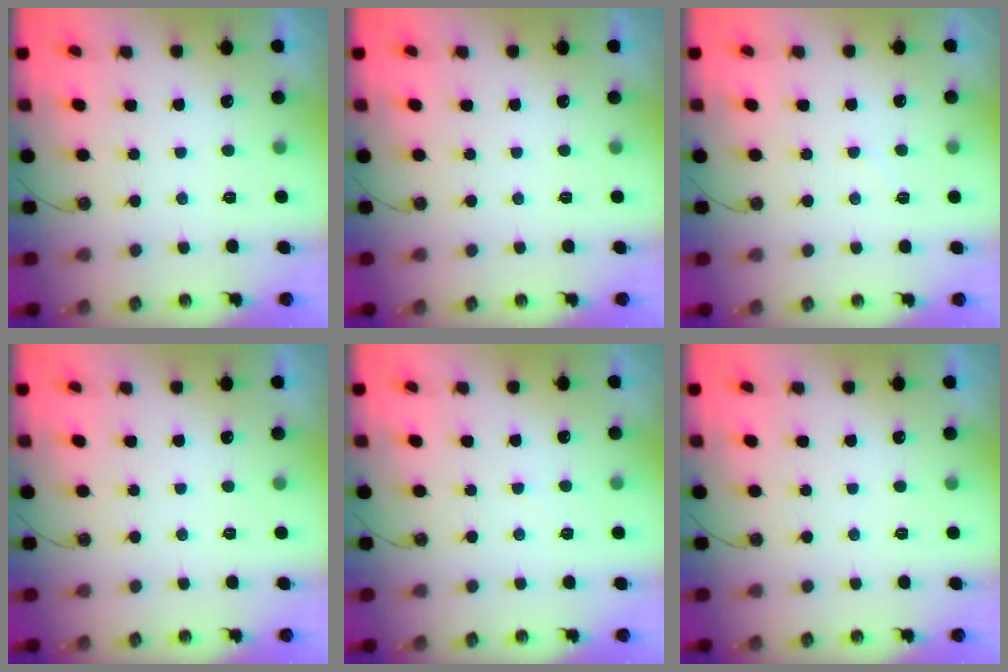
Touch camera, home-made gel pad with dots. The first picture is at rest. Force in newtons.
{"total": 0.0}
{"total": 5.1, "press": 5.0, "slide": 0.7}
{"total": 0.0}
{"total": 3.5, "press": 3.5, "slide": 0.4}
{"total": 0.0}